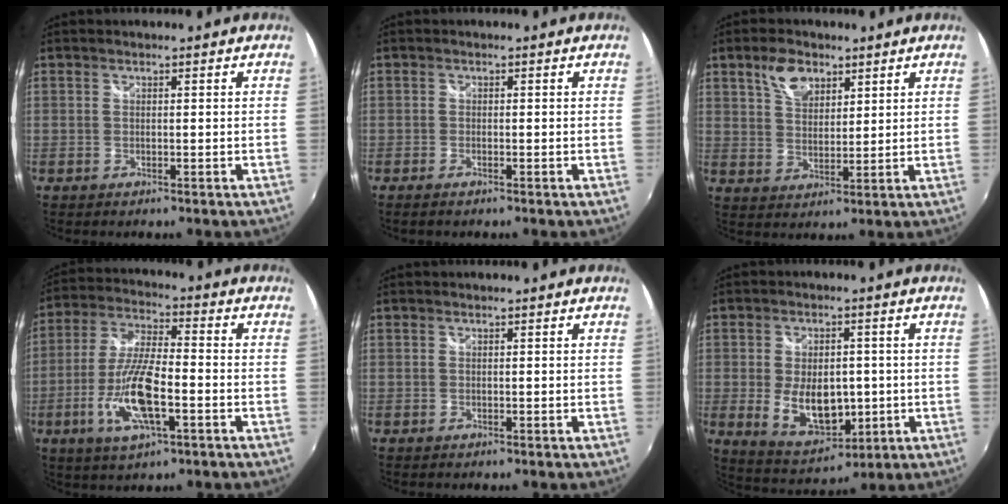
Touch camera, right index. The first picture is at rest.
{"total": 1.2, "force": [-1.0, 0.4, 0.6], "torque": [-0.015, -0.003, -0.021]}
{"total": 6.7, "force": [3.9, 3.8, 3.8], "torque": [-0.066, 0.011, 0.072]}
{"total": 13.6, "force": [-4.5, 4.1, 12.1], "torque": [-0.255, -0.009, -0.086]}
{"total": 0.0}
{"total": 11.0, "force": [-1.4, 6.8, 8.5], "torque": [-0.166, -0.015, -0.004]}